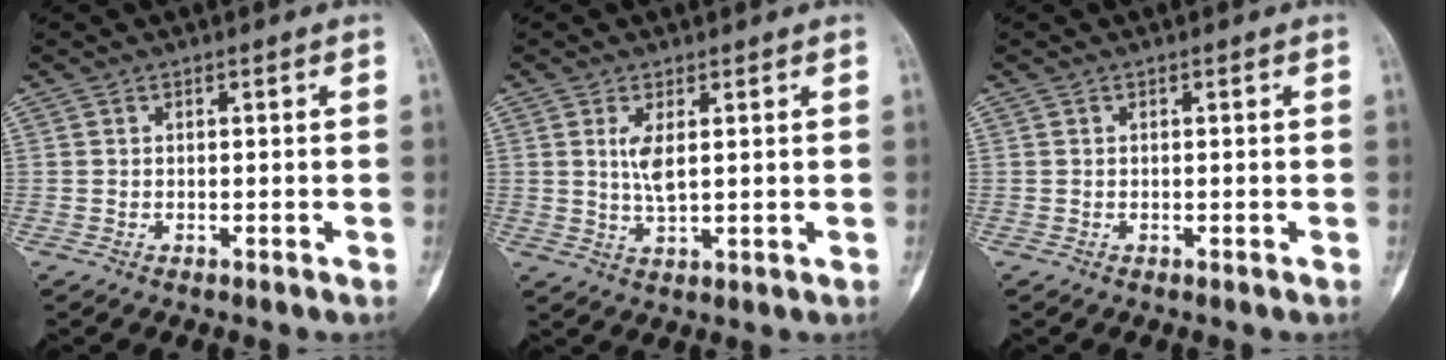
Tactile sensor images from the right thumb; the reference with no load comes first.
{"total": 4.1, "force": [1.1, 1.3, 3.7], "torque": [-0.077, -0.012, 0.028]}
{"total": 0.0}